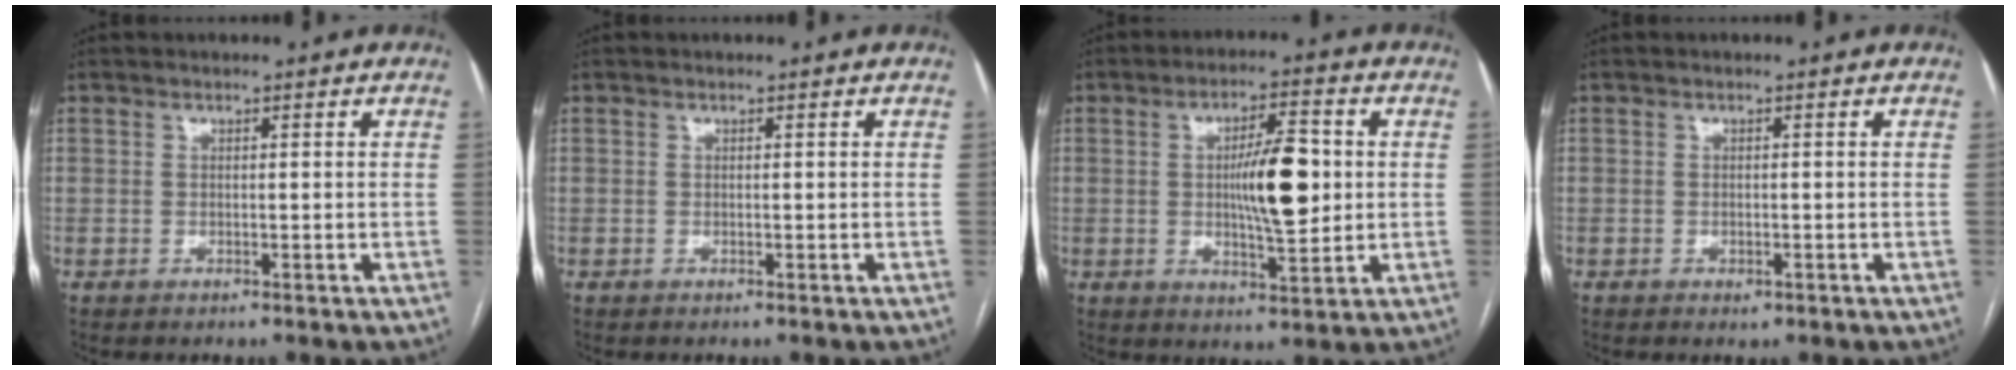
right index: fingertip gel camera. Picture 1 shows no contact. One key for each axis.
{"total": 0.0}
{"total": 9.7, "fx": 0.5, "fy": 2.2, "fz": 9.5, "tx": -0.160, "ty": 0.006, "tz": 0.009}
{"total": 0.9, "fx": -0.5, "fy": 0.6, "fz": 0.5, "tx": -0.008, "ty": 0.000, "tz": -0.003}